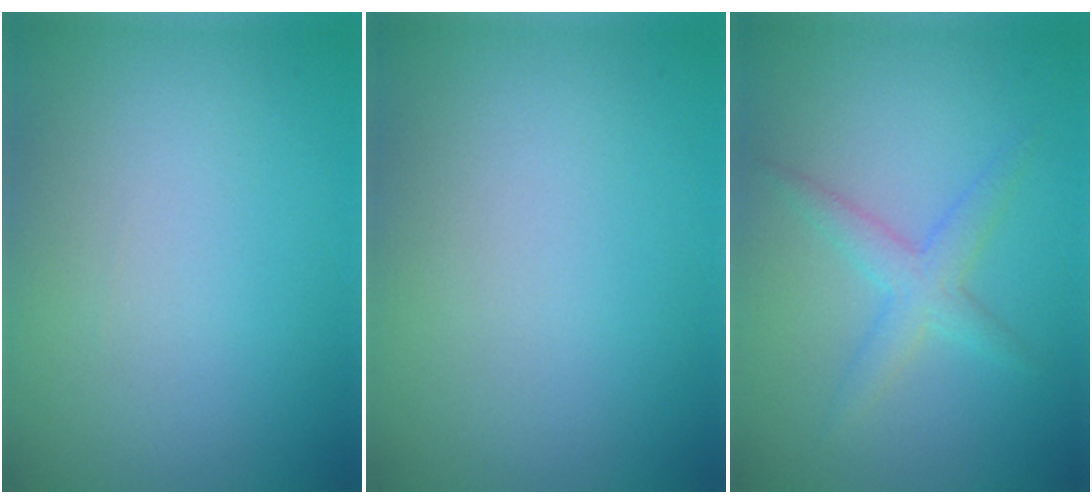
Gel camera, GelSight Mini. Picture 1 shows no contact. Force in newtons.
{"total": 0.0}
{"total": 2.4, "press": 2.4, "slide": 0.1}